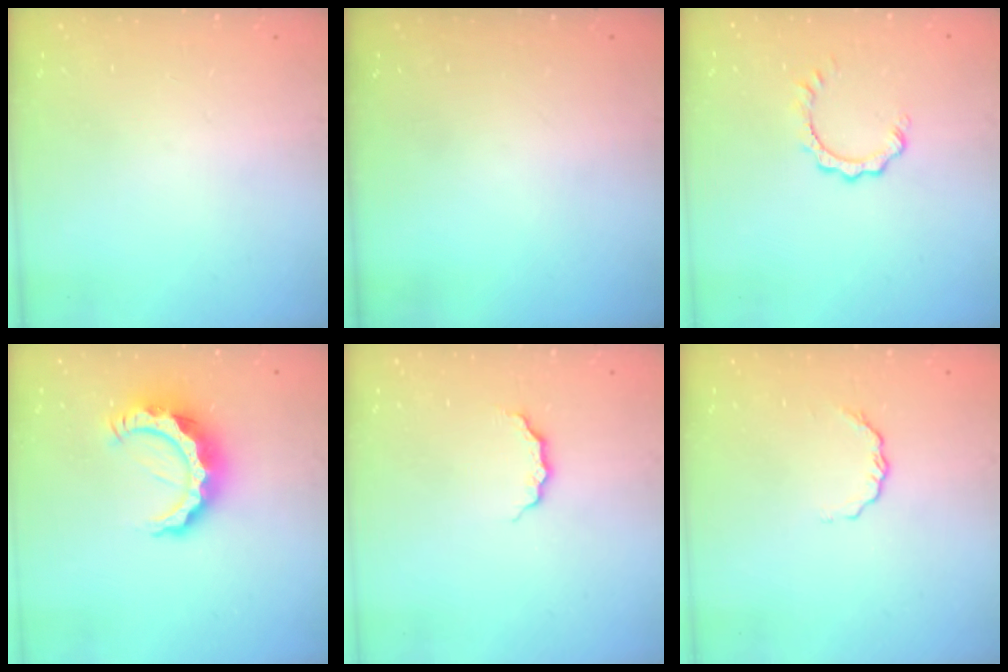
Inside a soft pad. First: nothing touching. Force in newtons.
{"total": 0.0}
{"total": 2.5, "press": 2.5, "slide": 0.2}
{"total": 11.8, "press": 11.7, "slide": 1.2}
{"total": 2.7, "press": 2.6, "slide": 0.3}
{"total": 4.4, "press": 4.4, "slide": 0.6}